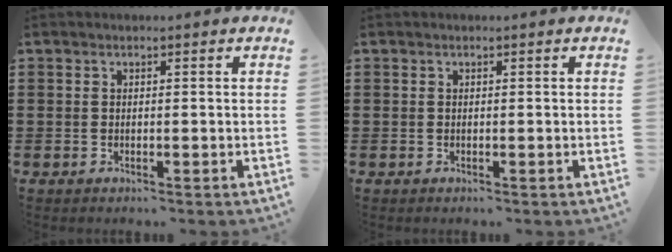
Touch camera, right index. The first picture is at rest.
{"total": 0.0}